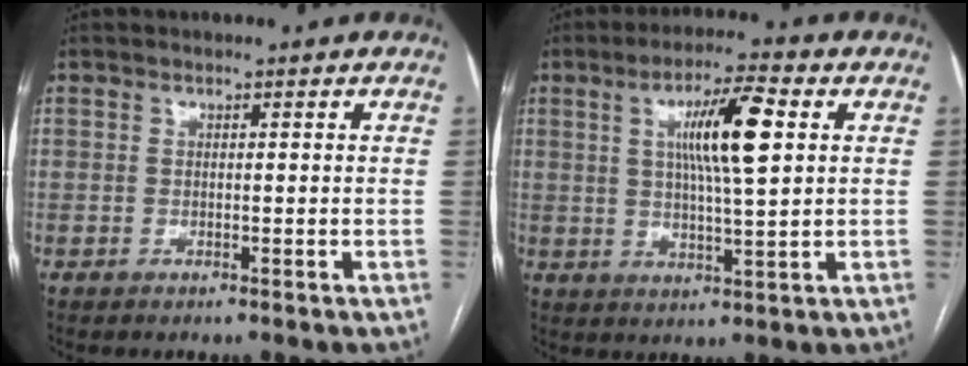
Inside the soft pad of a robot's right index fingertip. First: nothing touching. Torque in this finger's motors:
{"motor_torque": [0.56, 0.03, 0.31, 0.14]}